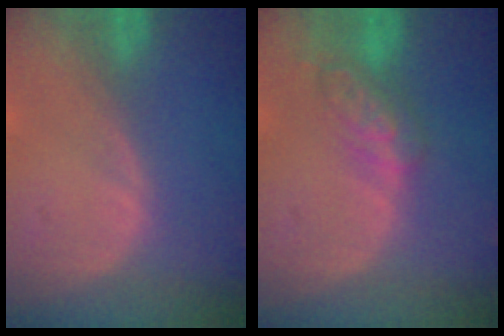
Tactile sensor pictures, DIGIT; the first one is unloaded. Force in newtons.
{"total": 5.2, "press": 5.1, "slide": 1.0}